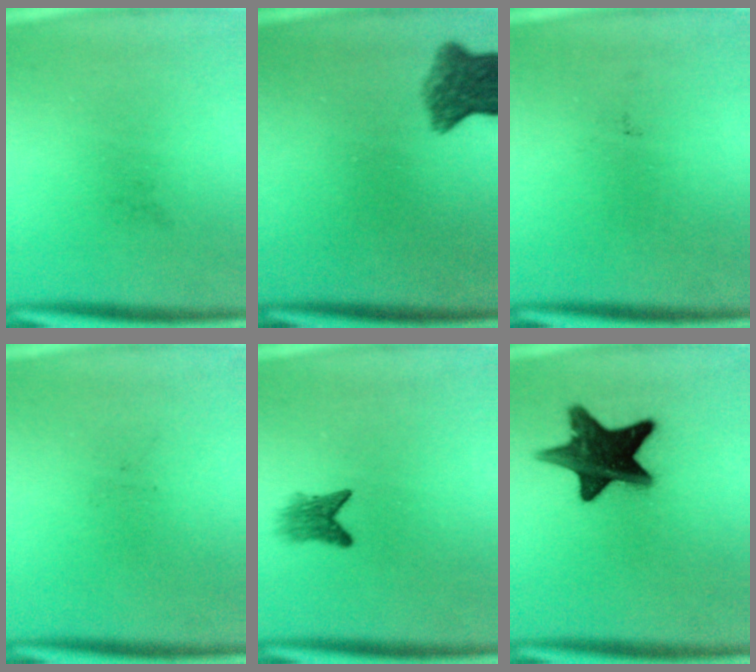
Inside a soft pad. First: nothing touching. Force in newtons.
{"total": 6.4}
{"total": 0.0}
{"total": 0.0}
{"total": 2.9}
{"total": 15.0}